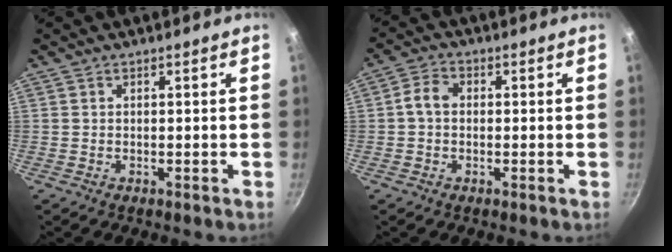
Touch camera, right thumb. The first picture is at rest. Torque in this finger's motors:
{"motor_torque": [0.76, 0.75, 0.65, 0.63, 0.05]}